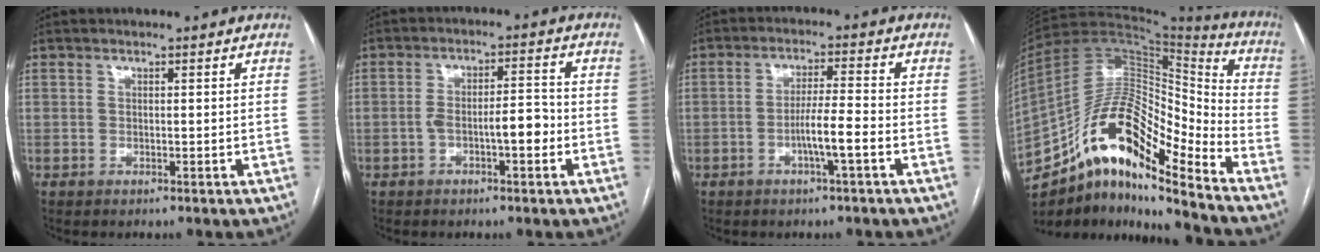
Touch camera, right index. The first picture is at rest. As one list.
[{"total": 5.7, "force": [-1.7, 1.5, 5.2], "torque": [-0.092, 0.020, -0.026]}, {"total": 5.3, "force": [-2.0, -0.2, 4.9], "torque": [-0.091, 0.002, -0.038]}, {"total": 19.2, "force": [-12.6, 5.1, 13.6], "torque": [-0.255, 0.045, -0.220]}]